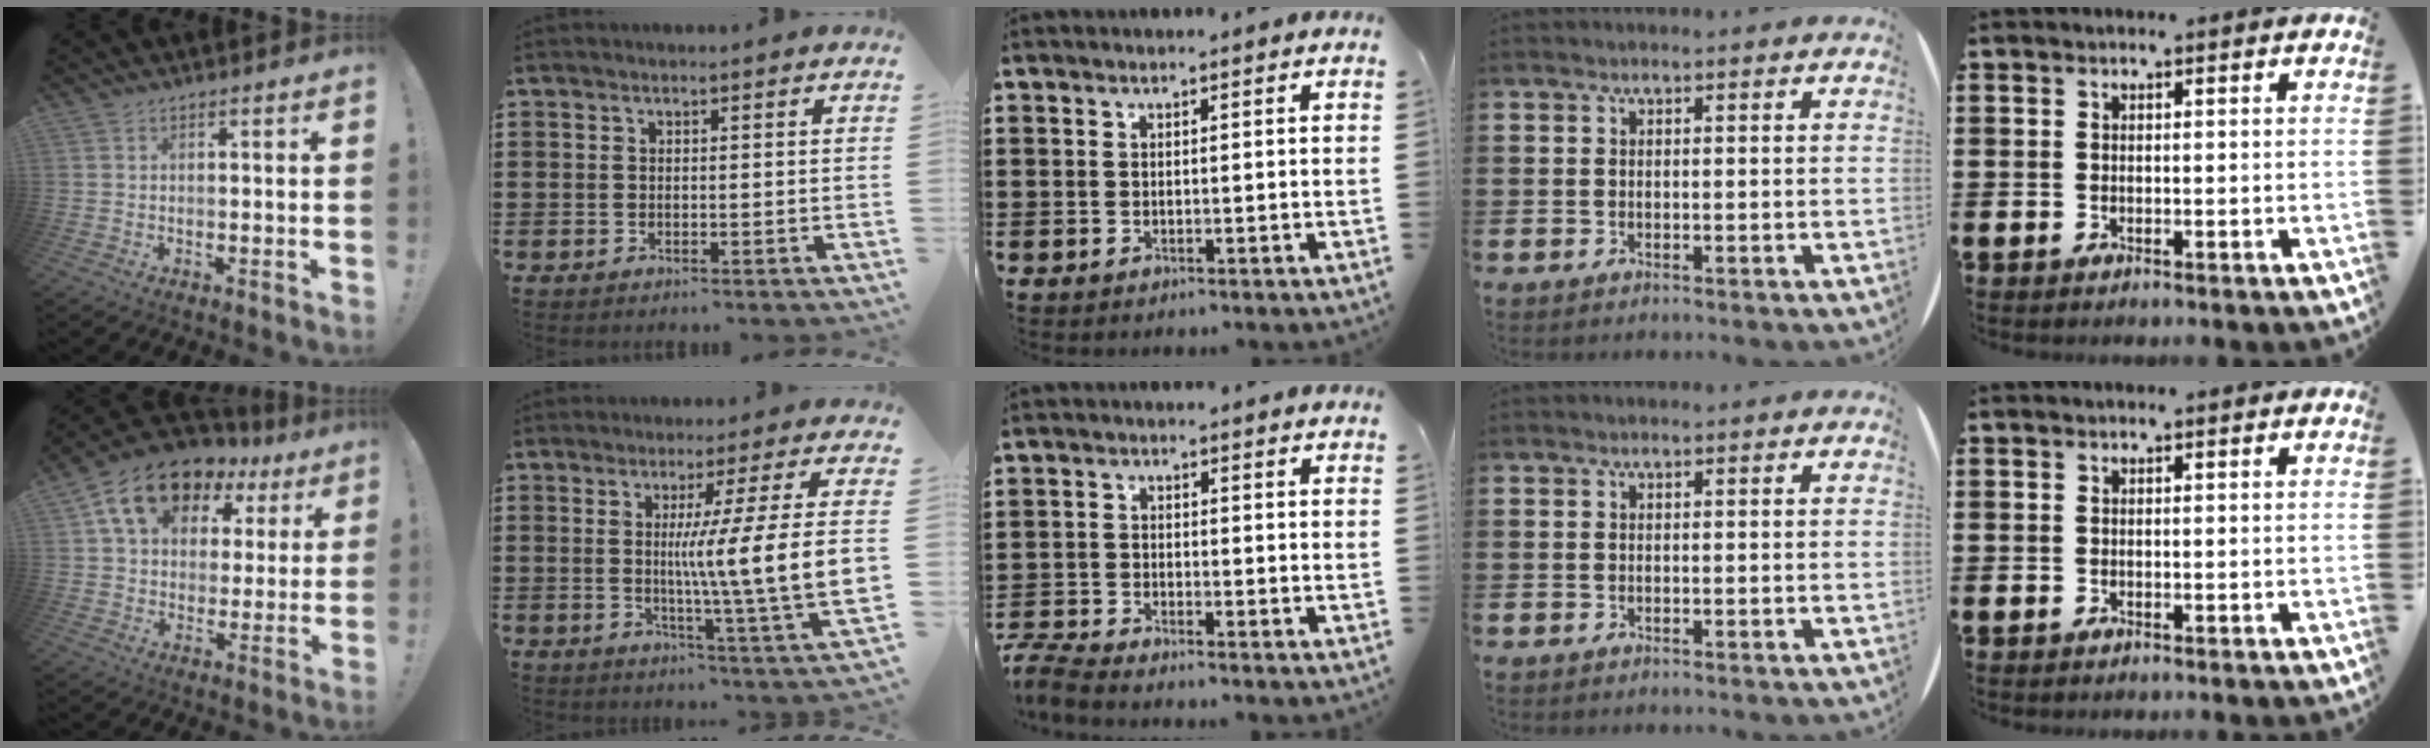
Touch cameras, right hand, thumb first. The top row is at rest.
{"thumb": {"total": 15.7, "force": [8.1, 10.5, 8.4], "torque": [-0.139, -0.033, 0.150]}, "index": {"total": 11.2, "force": [0.7, -0.8, 11.1], "torque": [-0.203, -0.015, 0.001]}, "middle": {"total": 3.3, "force": [-3.2, 0.1, 0.8], "torque": [-0.036, -0.006, -0.071]}}